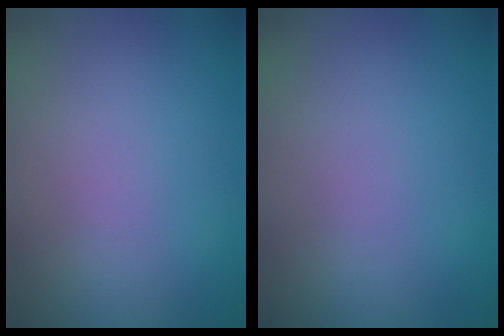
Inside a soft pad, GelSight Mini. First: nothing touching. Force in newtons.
{"total": 0.0}